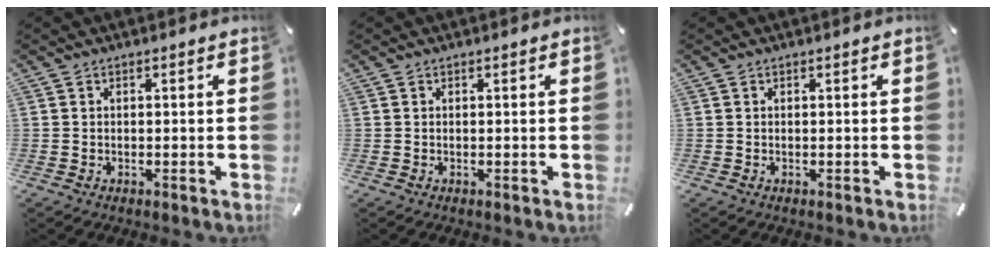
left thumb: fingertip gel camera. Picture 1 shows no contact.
{"total": 0.0}
{"total": 0.0}